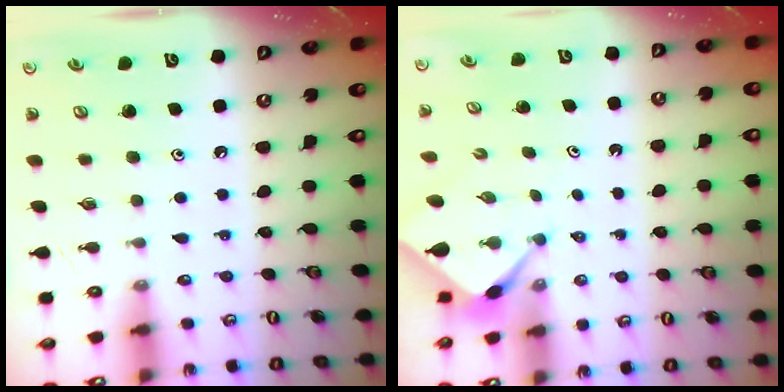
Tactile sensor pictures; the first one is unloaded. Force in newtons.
{"total": 2.4, "press": 2.3, "slide": 0.3}